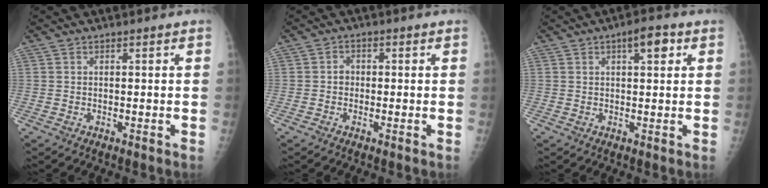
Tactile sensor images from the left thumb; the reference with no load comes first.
{"total": 1.8, "force": [-0.2, 1.6, 0.8], "torque": [0.001, 0.006, -0.007]}
{"total": 4.7, "force": [2.1, 1.7, 3.8], "torque": [-0.047, -0.002, 0.029]}